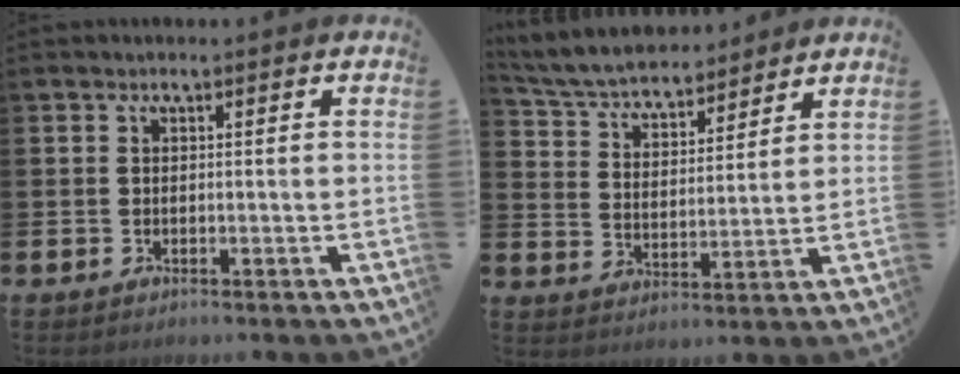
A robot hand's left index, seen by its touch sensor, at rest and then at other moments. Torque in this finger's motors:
{"motor_torque": [0.86, -0.83, 0.65, 0.15]}